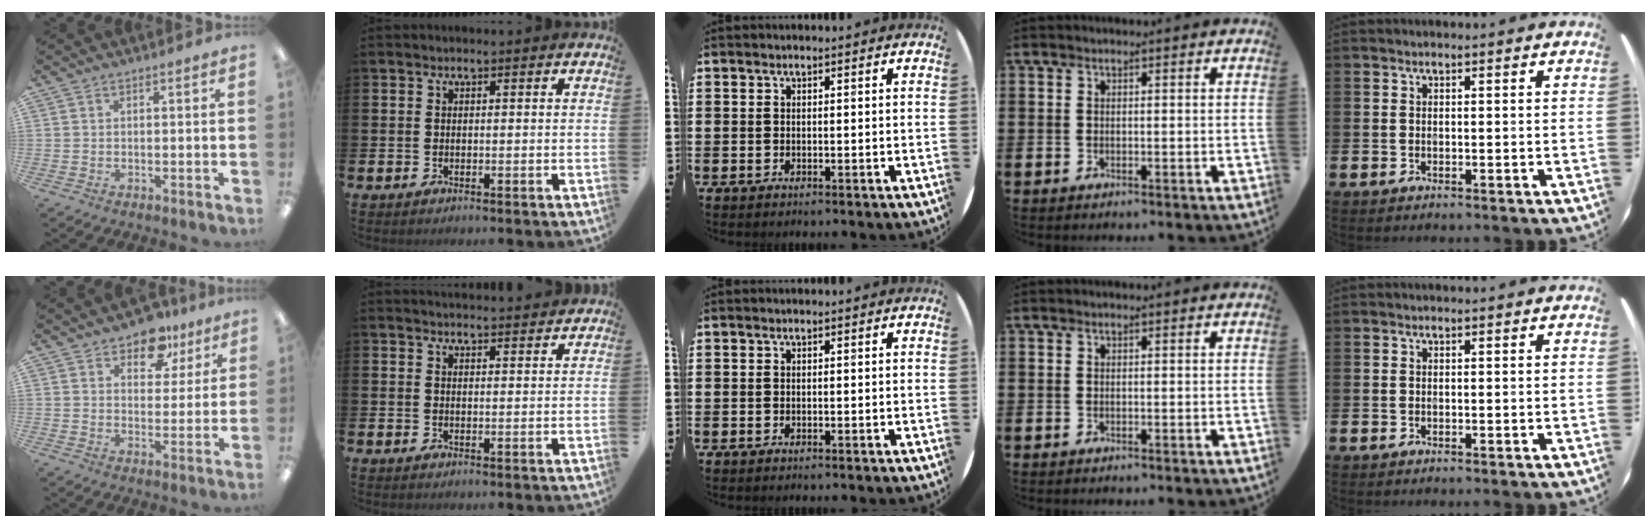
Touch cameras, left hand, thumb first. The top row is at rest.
{"thumb": {"total": 10.0, "force": [7.1, 5.8, 4.1], "torque": [-0.049, -0.036, 0.126]}, "index": {"total": 2.7, "force": [2.6, 0.2, 0.0], "torque": [0.005, -0.018, 0.046]}}